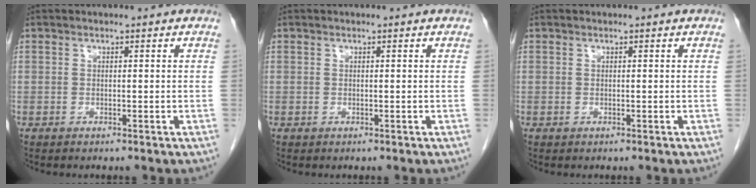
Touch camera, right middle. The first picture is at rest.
{"total": 0.0}
{"total": 0.0}